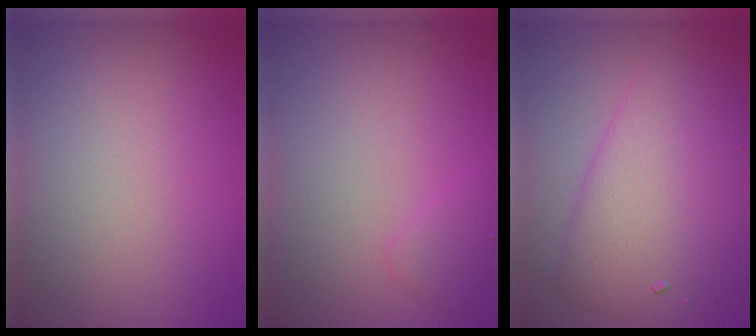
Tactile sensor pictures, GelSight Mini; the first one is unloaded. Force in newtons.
{"total": 1.3, "press": 1.3, "slide": 0.1}
{"total": 7.1, "press": 7.1, "slide": 0.1}